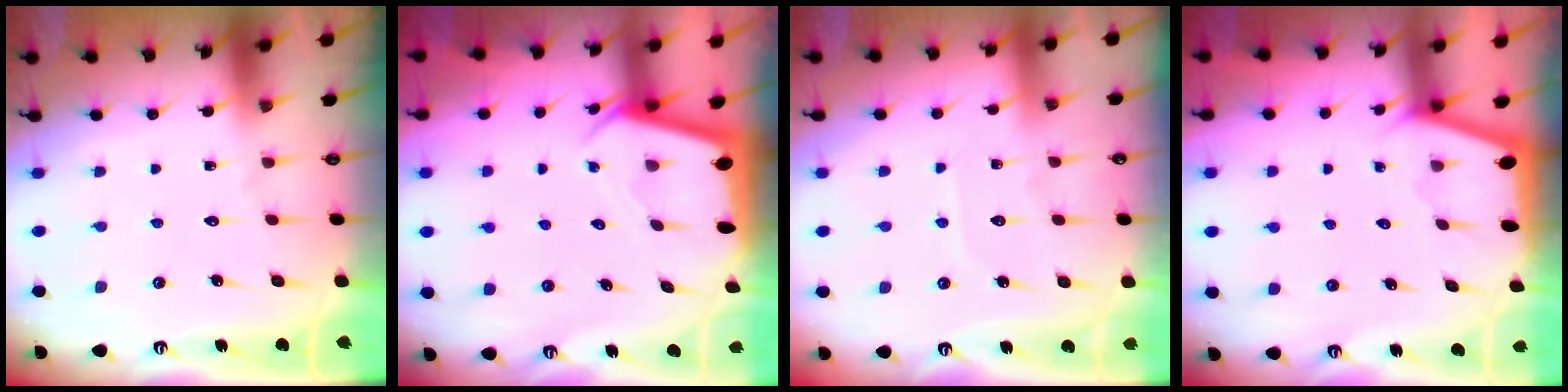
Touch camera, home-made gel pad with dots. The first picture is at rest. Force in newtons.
{"total": 2.5, "press": 2.5, "slide": 0.2}
{"total": 4.7, "press": 4.7, "slide": 0.6}
{"total": 1.7, "press": 1.6, "slide": 0.3}